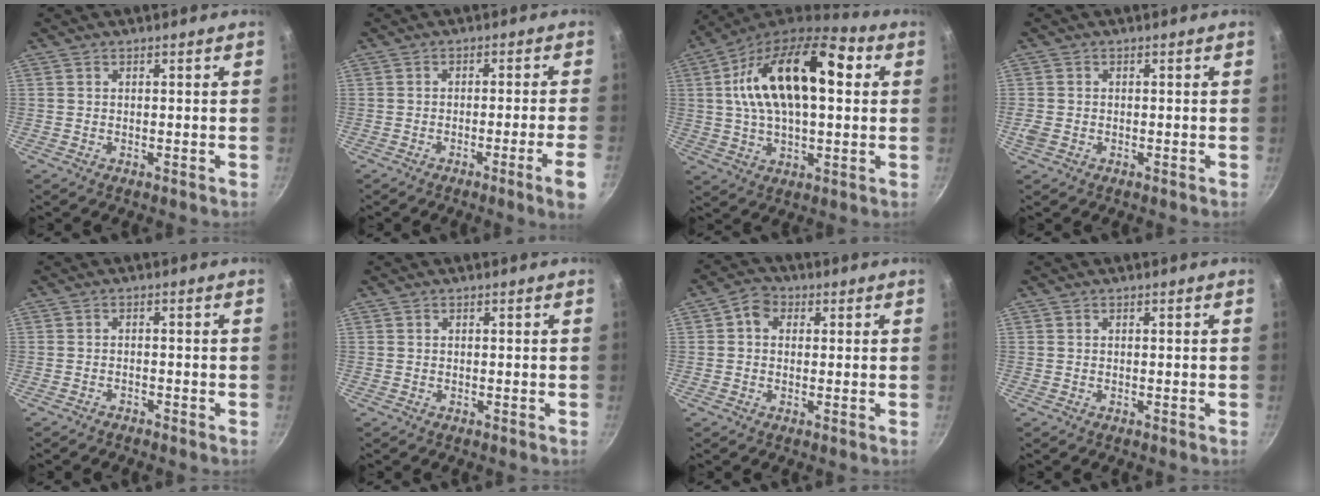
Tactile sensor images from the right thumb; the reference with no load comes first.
{"total": 5.8, "force": [-2.7, -0.7, 5.1], "torque": [-0.080, 0.014, -0.036]}
{"total": 22.2, "force": [5.0, 11.3, 18.5], "torque": [-0.307, 0.016, 0.070]}
{"total": 2.1, "force": [-0.6, 1.7, 1.1], "torque": [-0.024, -0.003, -0.013]}
{"total": 1.2, "force": [-1.2, 0.2, 0.1], "torque": [-0.009, 0.016, -0.019]}
{"total": 0.0}
{"total": 4.1, "force": [1.0, 3.4, 2.0], "torque": [-0.019, 0.004, 0.005]}
{"total": 0.0}